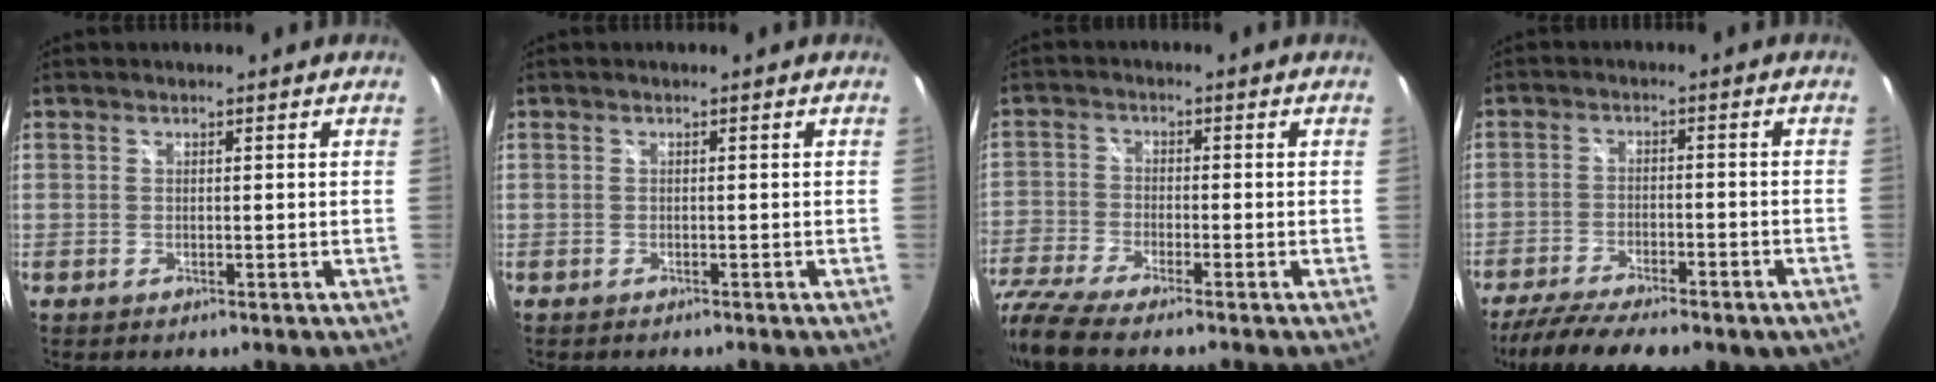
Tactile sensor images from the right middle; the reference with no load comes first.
{"total": 0.6, "force": [-0.6, 0.3, 0.1], "torque": [-0.004, -0.002, -0.009]}
{"total": 11.0, "force": [-9.5, 1.8, 5.2], "torque": [-0.136, -0.029, -0.195]}
{"total": 16.3, "force": [-12.6, 5.0, 9.1], "torque": [-0.181, -0.044, -0.186]}